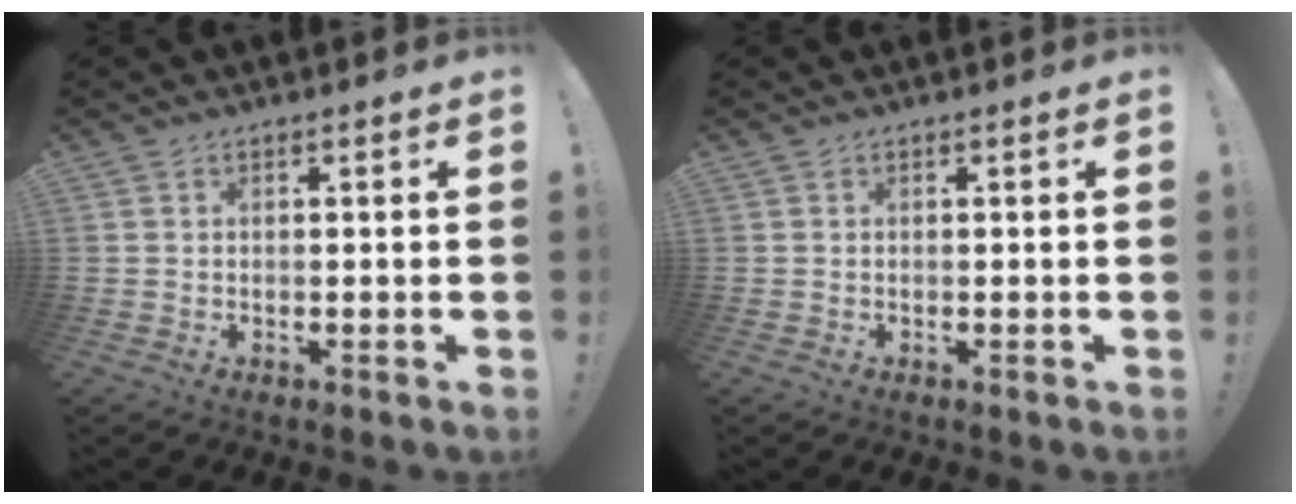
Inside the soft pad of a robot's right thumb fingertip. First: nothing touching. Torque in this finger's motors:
{"motor_torque": [0.44, -0.27, 0.30, 0.06, 0.00]}